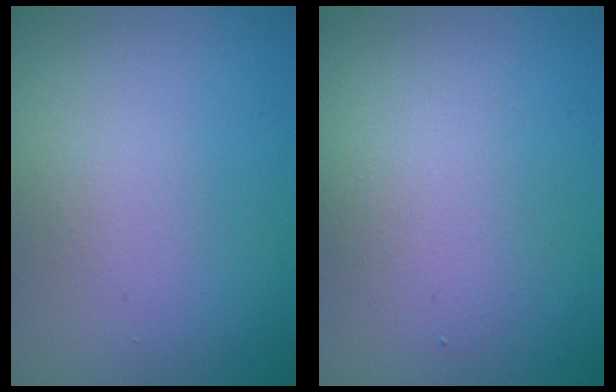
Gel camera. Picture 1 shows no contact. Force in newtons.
{"total": 2.7, "press": 2.7, "slide": 0.2}